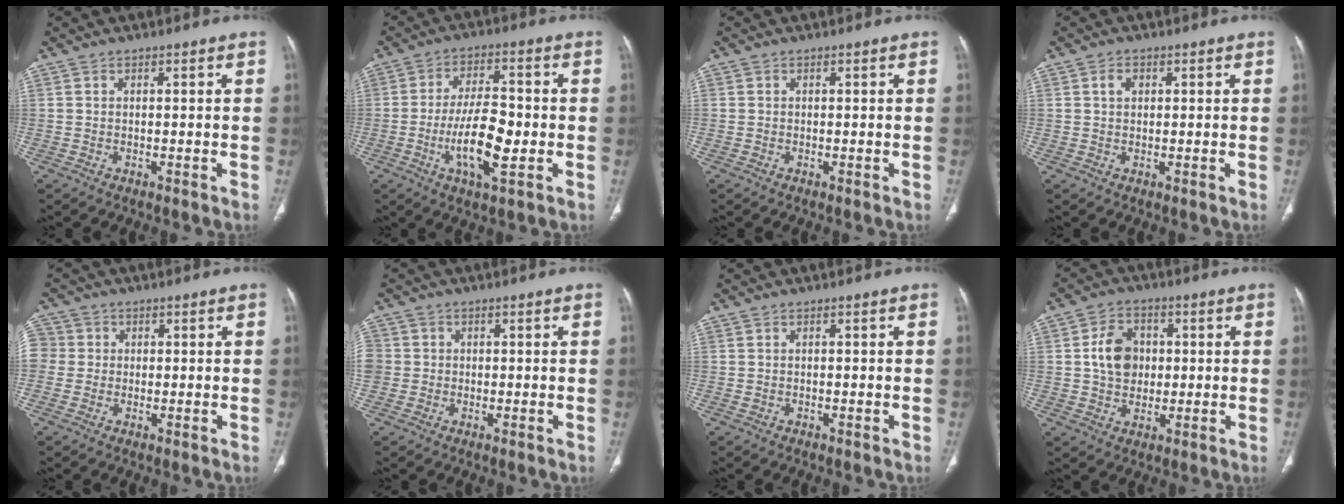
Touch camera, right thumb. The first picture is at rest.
{"total": 11.2, "force": [-2.3, 4.1, 10.1], "torque": [-0.178, 0.008, -0.041]}
{"total": 0.0}
{"total": 1.9, "force": [0.6, 1.4, 1.2], "torque": [-0.016, 0.002, 0.009]}
{"total": 6.8, "force": [0.4, 6.4, 2.1], "torque": [-0.045, 0.020, 0.007]}
{"total": 6.2, "force": [0.1, 5.9, 2.1], "torque": [-0.054, 0.017, 0.006]}
{"total": 0.0}
{"total": 8.4, "force": [0.9, 6.6, 5.1], "torque": [-0.064, 0.004, 0.012]}